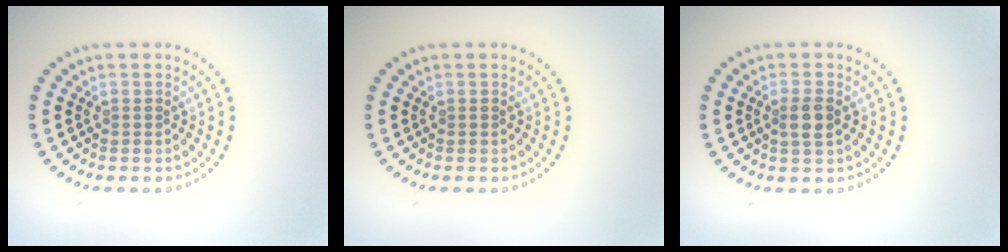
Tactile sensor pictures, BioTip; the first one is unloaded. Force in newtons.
{"total": 0.0}
{"total": 1.9, "press": 1.7, "slide": 0.7}